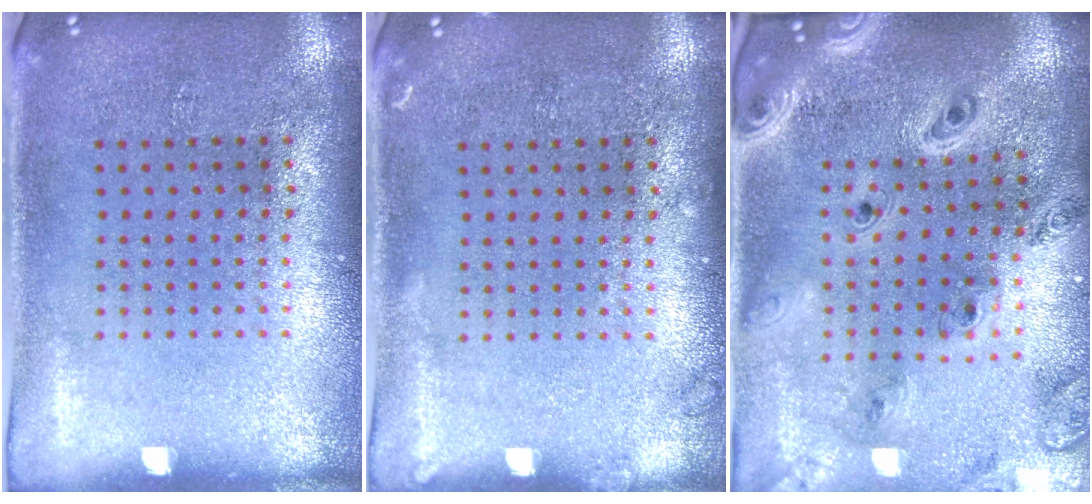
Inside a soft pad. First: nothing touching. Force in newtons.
{"total": 0.7, "press": 0.7, "slide": 0.2}
{"total": 2.5, "press": 2.2, "slide": 1.1}